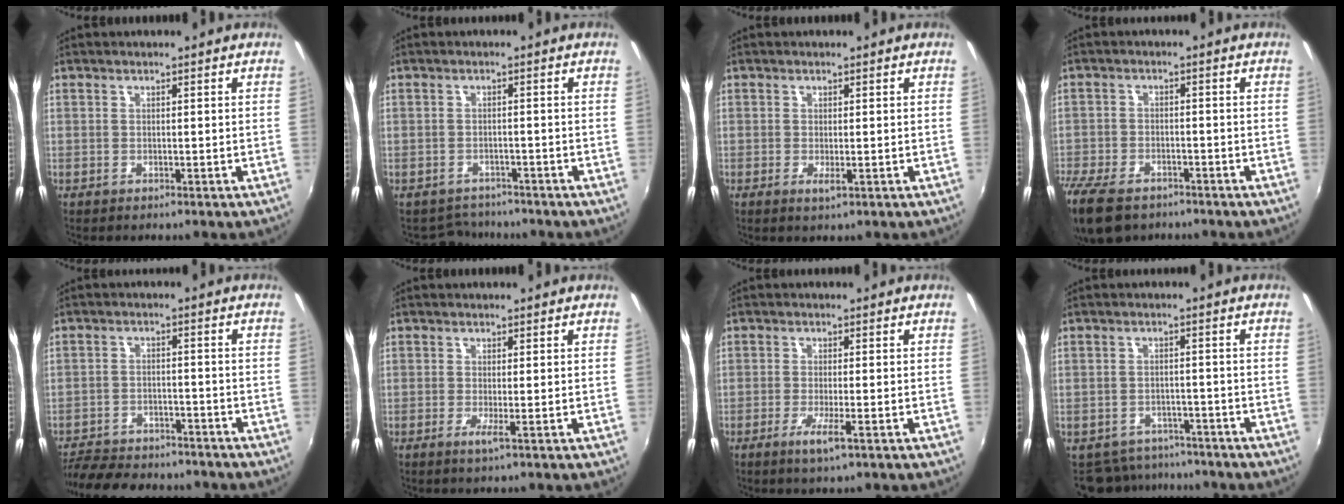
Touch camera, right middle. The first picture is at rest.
{"total": 4.2, "force": [-3.9, 1.7, -0.2], "torque": [-0.014, -0.002, -0.064]}
{"total": 1.5, "force": [-0.4, 0.2, 1.4], "torque": [-0.027, -0.005, -0.006]}
{"total": 12.4, "force": [-9.0, 6.2, 6.0], "torque": [-0.165, -0.035, -0.165]}
{"total": 14.9, "force": [-12.7, 5.1, 5.7], "torque": [-0.137, -0.012, -0.190]}
{"total": 1.5, "force": [-0.4, -0.4, 1.4], "torque": [-0.028, -0.007, -0.010]}
{"total": 3.8, "force": [-1.9, 0.0, 3.3], "torque": [-0.071, -0.012, -0.037]}
{"total": 7.9, "force": [-6.7, 3.9, 1.2], "torque": [-0.038, -0.002, -0.094]}